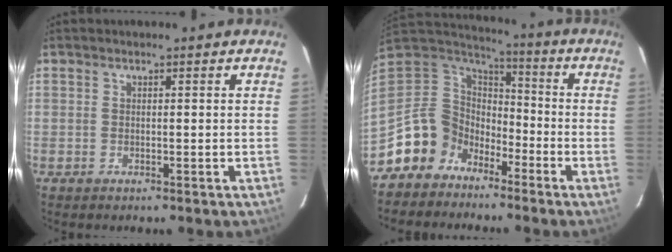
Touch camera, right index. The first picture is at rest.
{"total": 11.7, "force": [-7.8, 8.6, 1.5], "torque": [-0.061, 0.036, -0.148]}